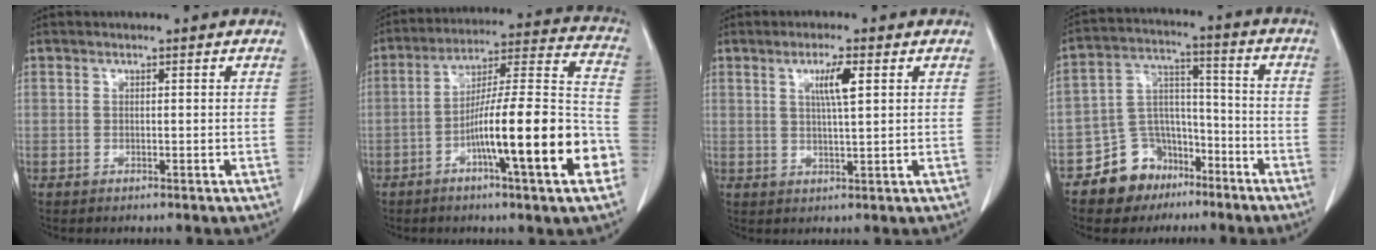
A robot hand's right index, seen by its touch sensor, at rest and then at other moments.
{"total": 19.4, "force": [-6.9, 1.1, 18.1], "torque": [-0.258, 0.010, -0.107]}
{"total": 4.3, "force": [1.6, 0.2, 4.0], "torque": [-0.071, -0.001, 0.028]}
{"total": 10.4, "force": [-6.8, 7.5, 2.5], "torque": [-0.050, 0.047, -0.109]}